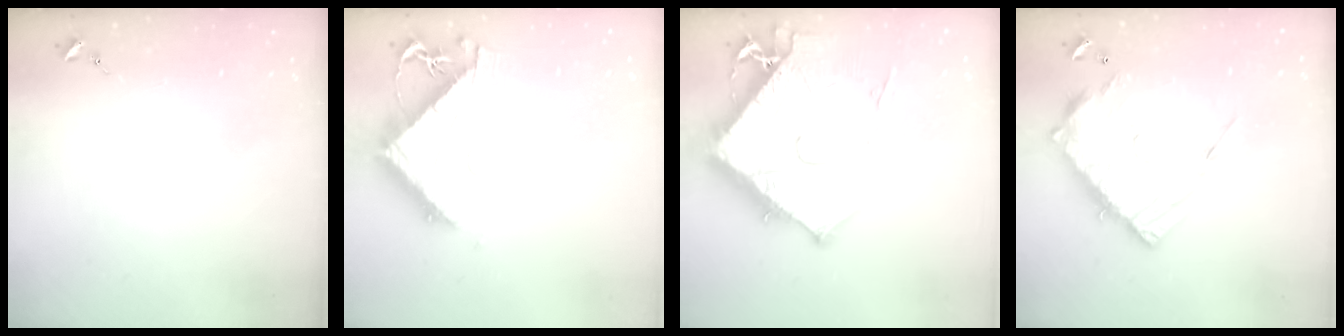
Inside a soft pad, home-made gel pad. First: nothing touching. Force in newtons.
{"total": 10.1, "press": 10.0, "slide": 1.0}
{"total": 19.8, "press": 19.7, "slide": 2.0}
{"total": 16.6, "press": 16.6, "slide": 1.5}